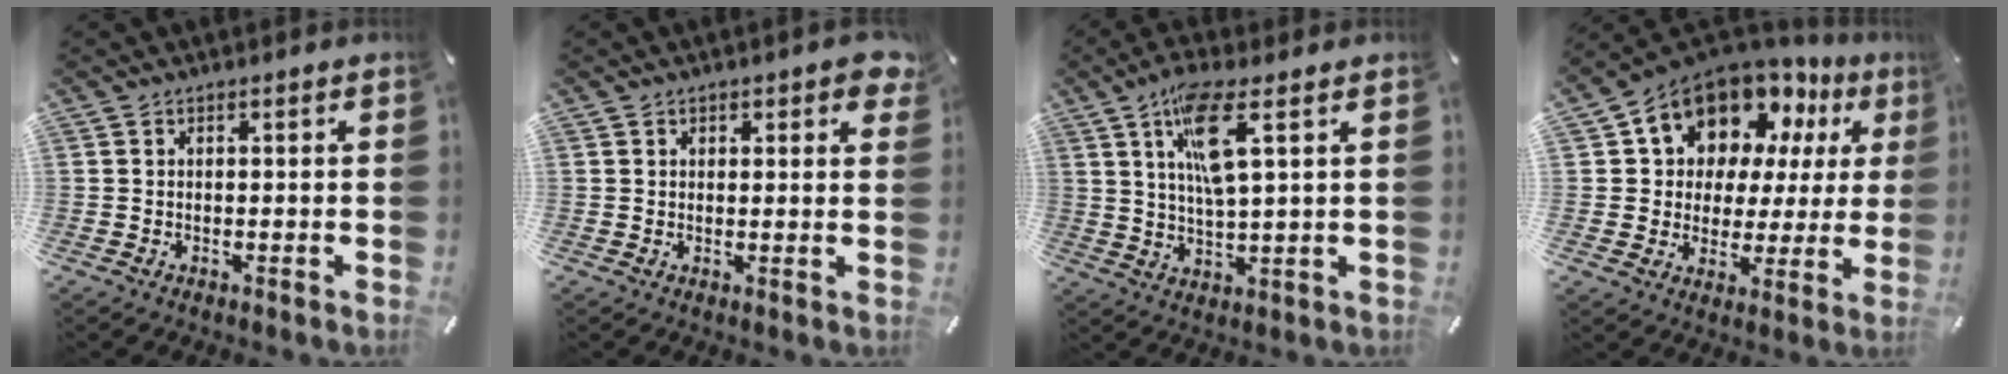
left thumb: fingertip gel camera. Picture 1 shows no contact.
{"total": 2.2, "force": [1.3, 1.2, 1.4], "torque": [-0.006, -0.005, 0.018]}
{"total": 10.5, "force": [4.3, 2.4, 9.2], "torque": [-0.177, -0.004, 0.069]}
{"total": 13.5, "force": [9.1, 9.1, 4.1], "torque": [-0.087, -0.065, 0.169]}